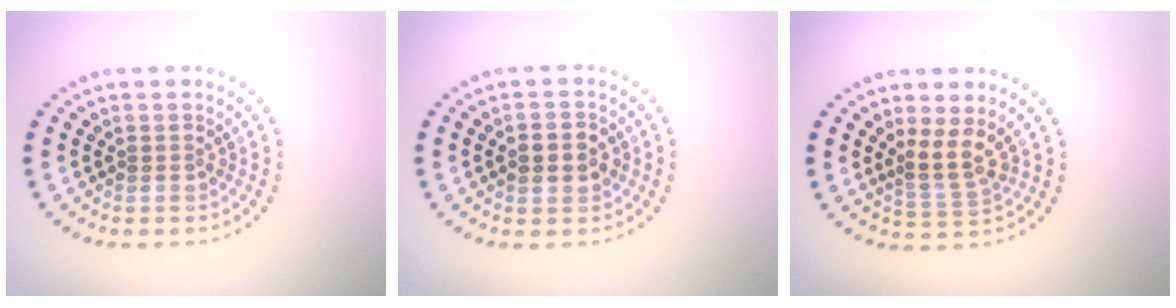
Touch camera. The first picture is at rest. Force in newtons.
{"total": 3.2, "press": 3.2, "slide": 0.3}
{"total": 2.8, "press": 1.9, "slide": 2.0}